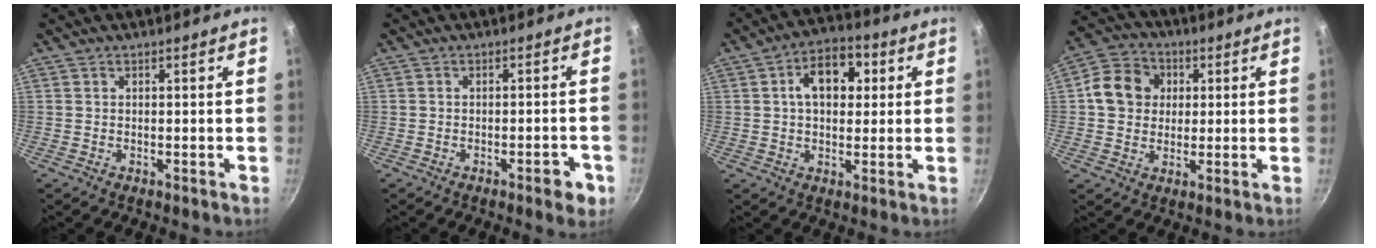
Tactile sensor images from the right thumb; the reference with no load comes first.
{"total": 3.8, "force": [-2.0, 1.2, 3.0], "torque": [-0.030, 0.011, -0.022]}
{"total": 10.3, "force": [2.4, 6.5, 7.7], "torque": [-0.095, 0.014, 0.032]}
{"total": 10.4, "force": [1.4, 9.0, 5.0], "torque": [-0.070, 0.011, 0.015]}